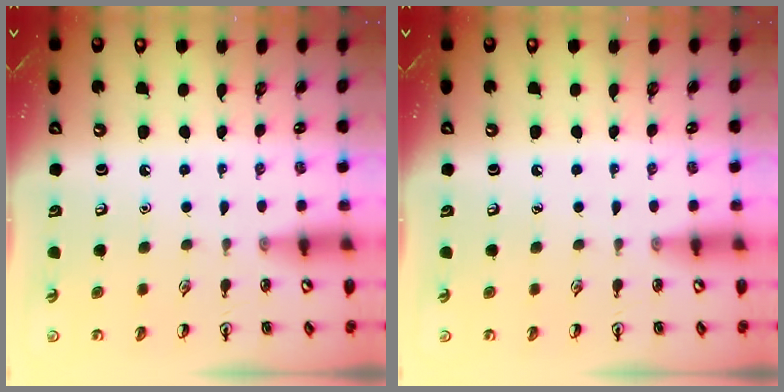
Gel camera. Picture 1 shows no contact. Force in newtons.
{"total": 0.0}